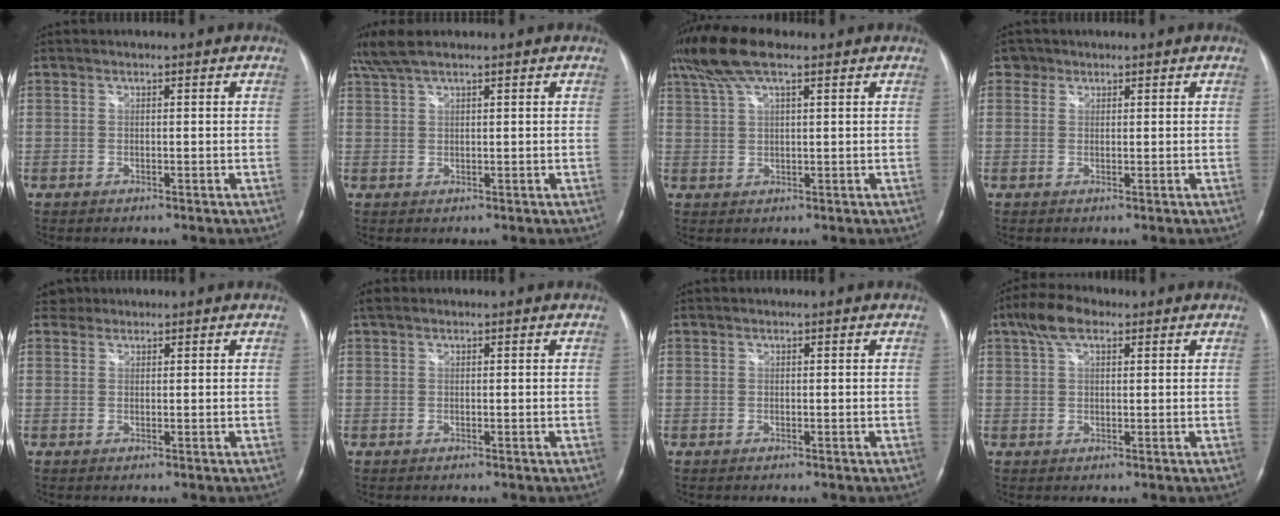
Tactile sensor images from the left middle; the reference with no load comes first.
{"total": 4.5, "force": [3.6, 0.6, 2.6], "torque": [-0.065, 0.024, 0.075]}
{"total": 7.8, "force": [5.5, 1.7, 5.3], "torque": [-0.121, 0.030, 0.105]}
{"total": 1.5, "force": [0.9, 1.2, -0.2], "torque": [0.011, 0.006, 0.010]}
{"total": 1.6, "force": [1.3, 0.8, -0.6], "torque": [0.009, 0.010, 0.019]}
{"total": 1.1, "force": [0.8, 0.6, 0.4], "torque": [-0.016, 0.020, 0.017]}
{"total": 0.0}
{"total": 5.4, "force": [3.0, 2.4, 3.7], "torque": [-0.081, 0.024, 0.056]}